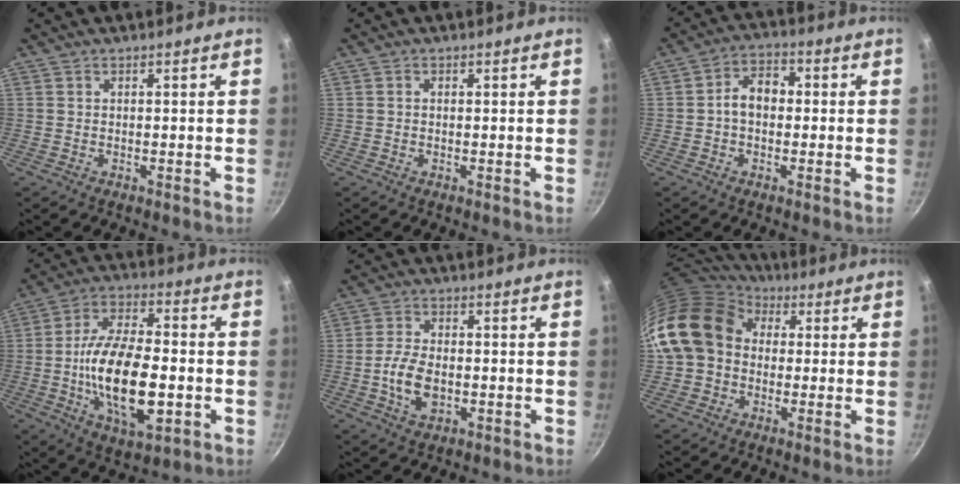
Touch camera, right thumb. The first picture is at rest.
{"total": 0.5, "force": [0.0, 0.4, 0.3], "torque": [-0.005, 0.004, 0.001]}
{"total": 6.6, "force": [-0.1, 4.7, 4.6], "torque": [-0.046, 0.024, -0.013]}
{"total": 19.6, "force": [-3.5, 9.3, 17.0], "torque": [-0.290, 0.020, -0.060]}
{"total": 7.6, "force": [-1.5, 4.6, 5.9], "torque": [-0.112, 0.011, -0.030]}
{"total": 16.5, "force": [2.2, 13.4, 9.4], "torque": [-0.158, 0.035, 0.027]}